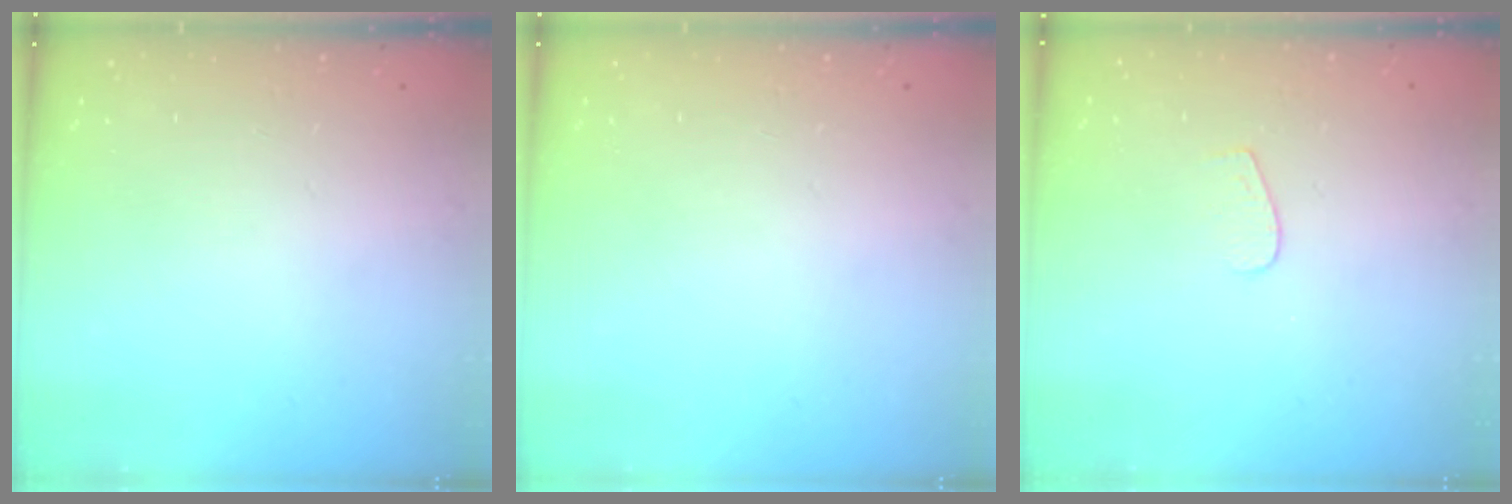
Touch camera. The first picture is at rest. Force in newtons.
{"total": 0.0}
{"total": 3.7, "press": 3.7, "slide": 0.3}